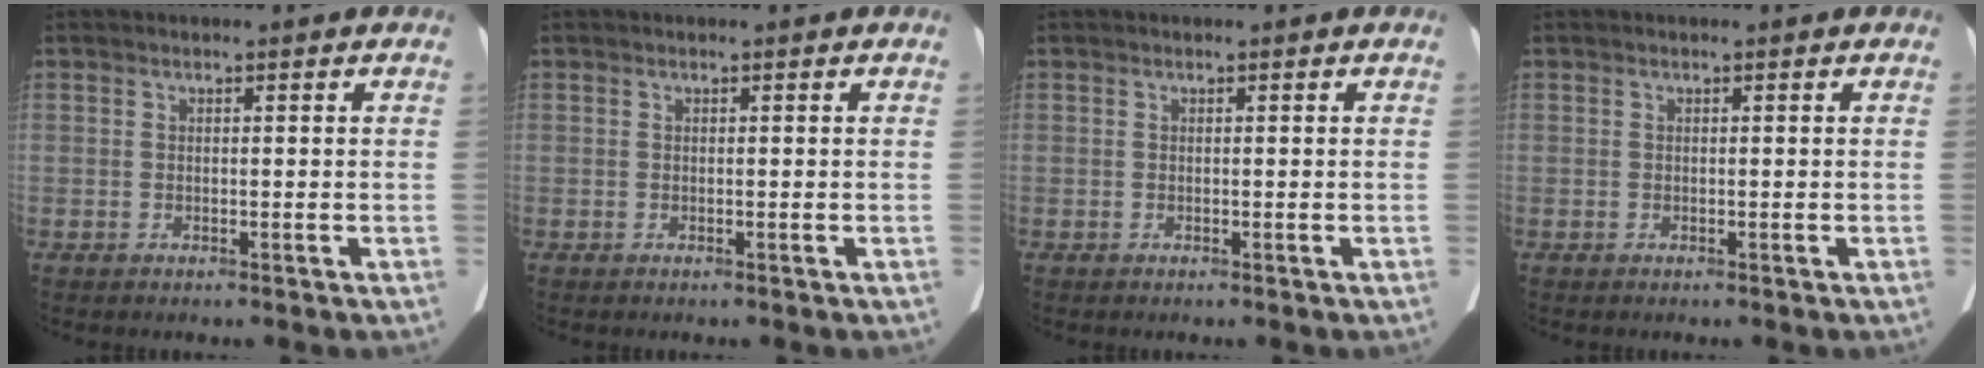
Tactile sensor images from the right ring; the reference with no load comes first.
{"total": 0.0}
{"total": 0.0}
{"total": 0.0}